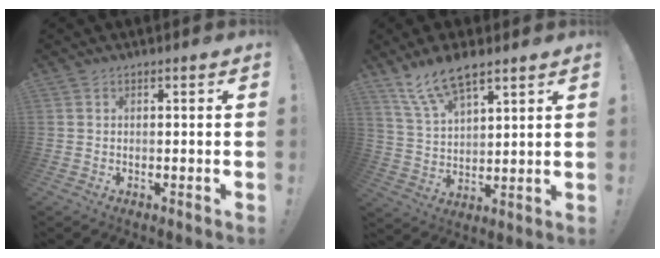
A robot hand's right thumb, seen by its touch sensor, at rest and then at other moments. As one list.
[{"total": 11.6, "force": [8.7, 4.2, 6.5], "torque": [-0.120, -0.043, 0.161]}]